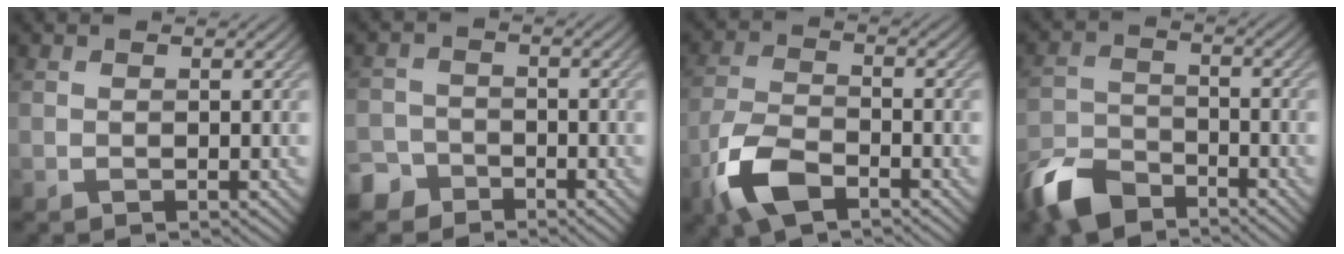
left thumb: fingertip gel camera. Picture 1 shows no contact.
{"total": 4.0, "force": [-3.0, 2.6, 0.5], "torque": [-0.011, 0.003, -0.066]}
{"total": 8.1, "force": [-5.0, 3.4, 5.4], "torque": [-0.125, -0.009, -0.112]}
{"total": 8.0, "force": [-6.4, 3.4, 3.4], "torque": [-0.076, -0.011, -0.141]}